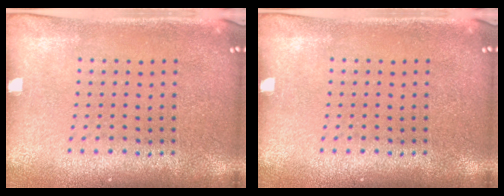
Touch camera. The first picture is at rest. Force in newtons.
{"total": 0.0}